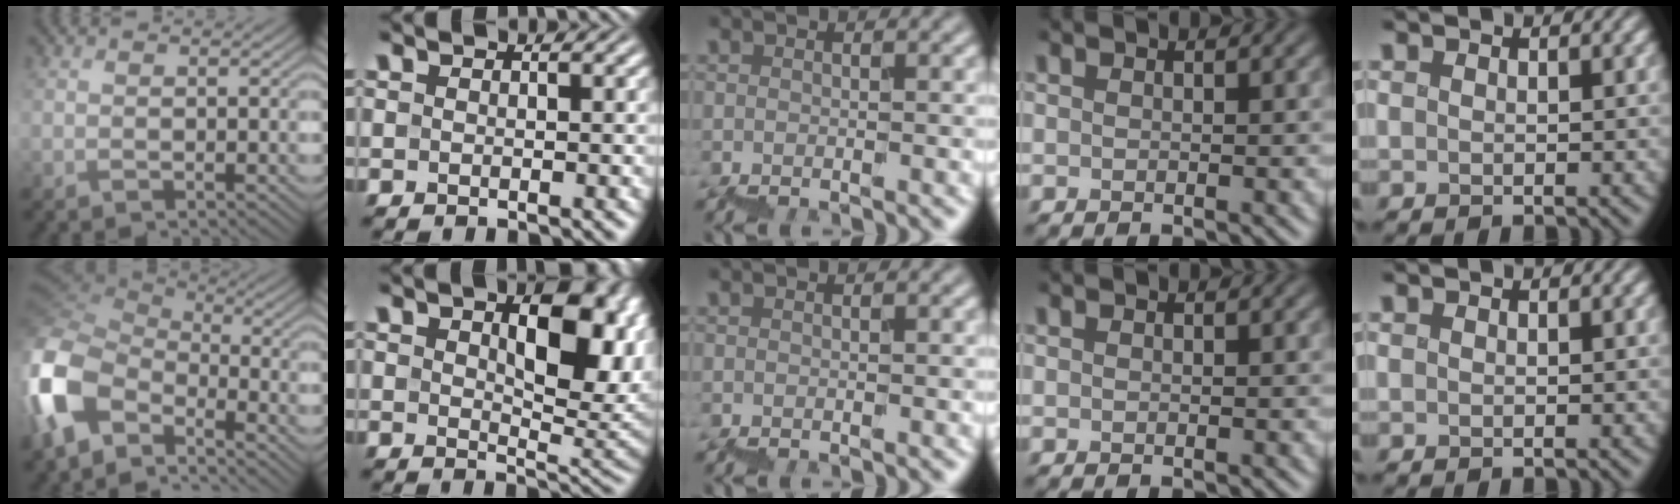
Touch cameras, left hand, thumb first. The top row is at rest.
{"thumb": {"total": 12.4, "force": [-5.9, 7.2, 8.3], "torque": [-0.220, -0.018, -0.126]}, "index": {"total": 9.4, "force": [2.3, 4.5, 7.9], "torque": [-0.114, 0.000, 0.040]}}